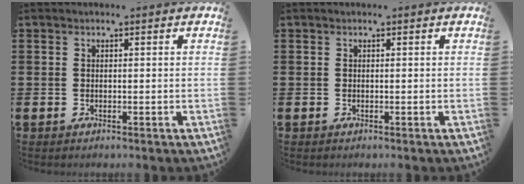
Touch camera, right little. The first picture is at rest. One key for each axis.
{"total": 0.0}